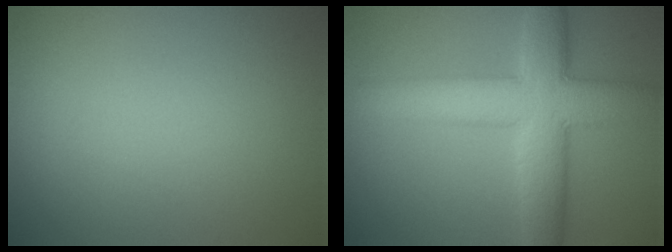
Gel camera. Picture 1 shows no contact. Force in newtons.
{"total": 7.9, "press": 7.9, "slide": 0.3}